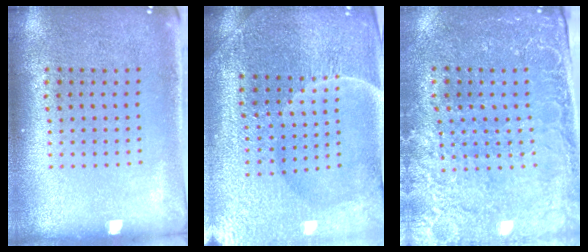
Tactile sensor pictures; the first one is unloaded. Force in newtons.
{"total": 5.3, "press": 5.0, "slide": 1.8}
{"total": 2.9, "press": 2.8, "slide": 0.8}